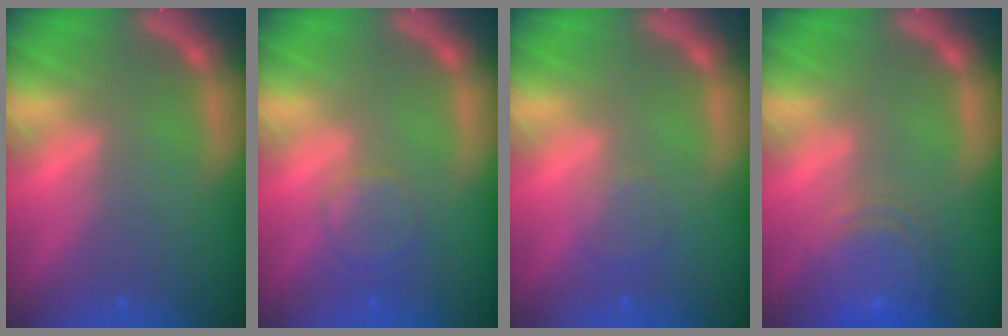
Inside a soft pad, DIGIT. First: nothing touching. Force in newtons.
{"total": 2.9}
{"total": 1.5}
{"total": 6.5}